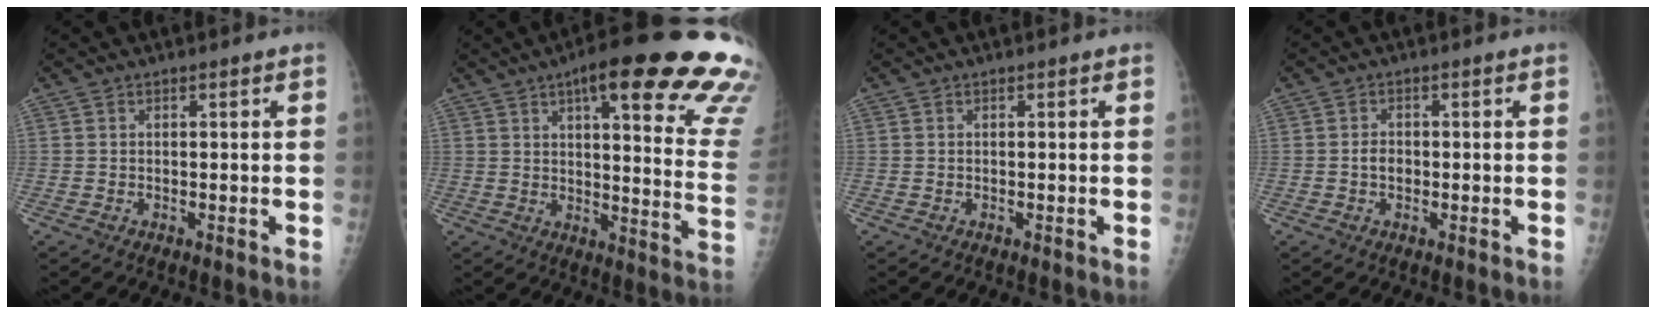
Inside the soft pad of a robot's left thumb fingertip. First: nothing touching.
{"total": 26.9, "force": [17.5, 5.2, 19.8], "torque": [-0.200, -0.070, 0.215]}
{"total": 0.0}
{"total": 2.0, "force": [-0.4, 1.6, 1.2], "torque": [-0.011, 0.006, -0.007]}